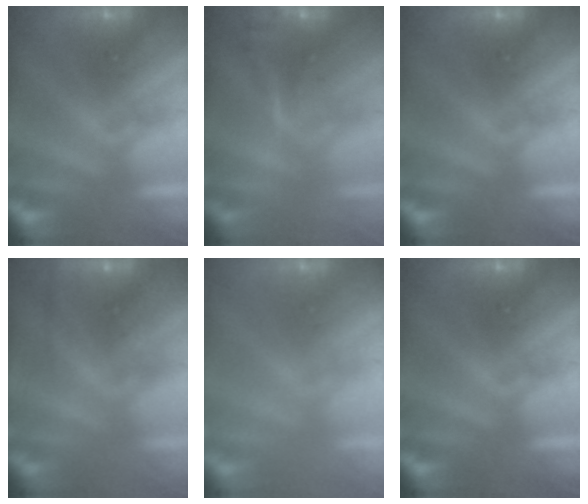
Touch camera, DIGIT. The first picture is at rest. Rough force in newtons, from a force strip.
{"total": 2.5}
{"total": 0.0}
{"total": 2.2}
{"total": 3.0}
{"total": 0.0}